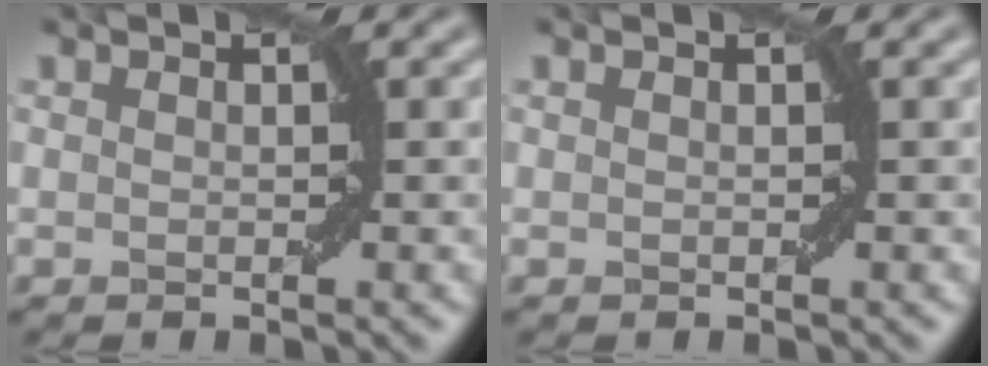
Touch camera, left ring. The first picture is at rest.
{"total": 0.0}